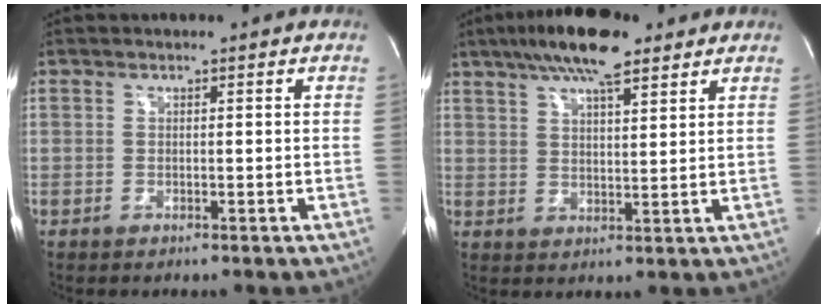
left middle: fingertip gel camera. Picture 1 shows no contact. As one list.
[{"total": 11.0, "force": [7.8, 2.6, 7.4], "torque": [-0.132, 0.020, 0.130]}]